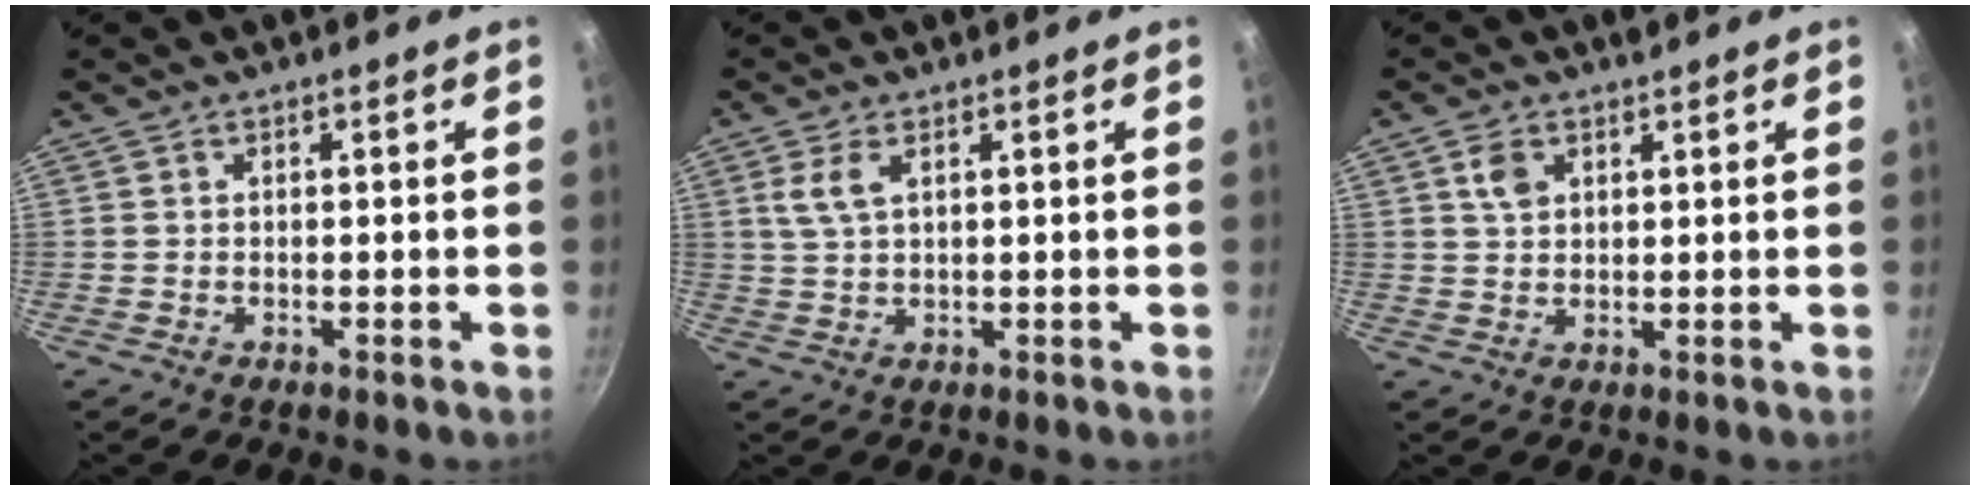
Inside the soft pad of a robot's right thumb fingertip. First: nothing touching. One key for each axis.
{"total": 4.0, "fx": 1.6, "fy": 1.7, "fz": 3.3, "tx": -0.068, "ty": -0.005, "tz": 0.035}
{"total": 3.6, "fx": 1.7, "fy": 2.3, "fz": 2.1, "tx": -0.030, "ty": -0.004, "tz": 0.034}